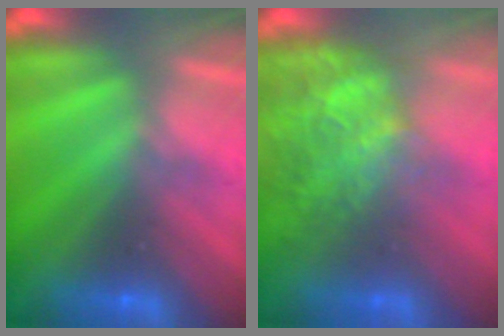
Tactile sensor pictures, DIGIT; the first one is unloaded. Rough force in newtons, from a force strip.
{"total": 3.6}